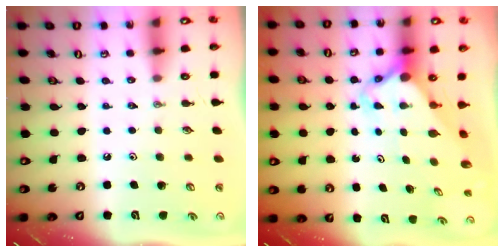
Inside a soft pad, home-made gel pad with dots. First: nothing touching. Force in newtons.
{"total": 3.8, "press": 3.7, "slide": 0.3}